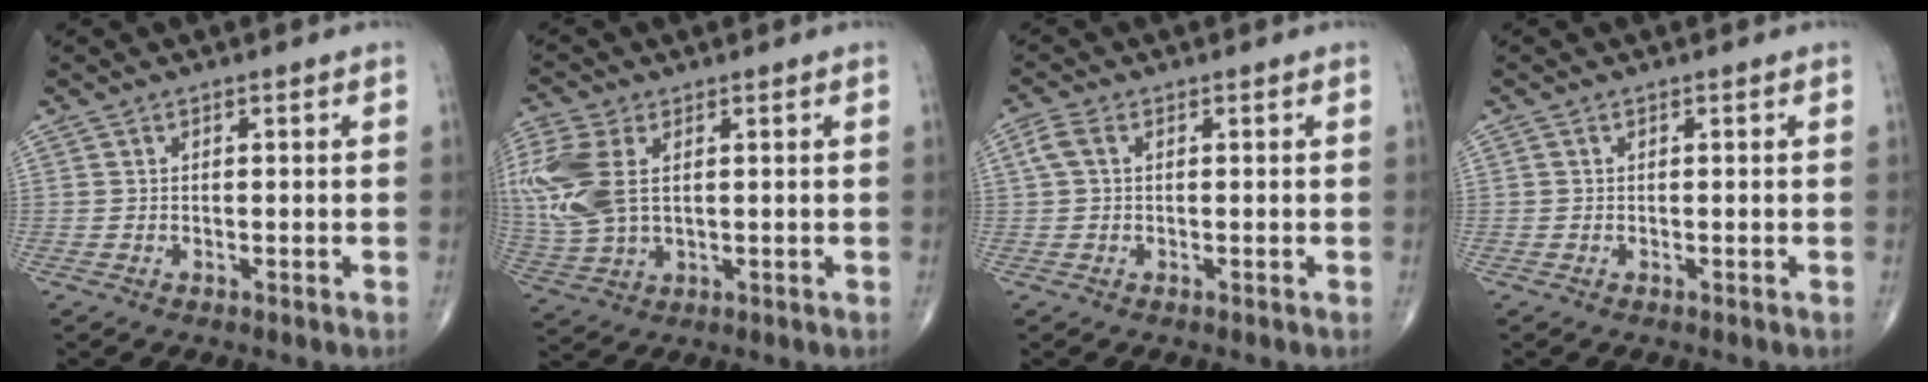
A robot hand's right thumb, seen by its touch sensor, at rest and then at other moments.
{"total": 13.9, "force": [2.9, 8.3, 10.8], "torque": [-0.279, 0.001, 0.063]}
{"total": 2.9, "force": [0.6, 1.8, 2.2], "torque": [-0.059, 0.013, 0.011]}
{"total": 0.0}